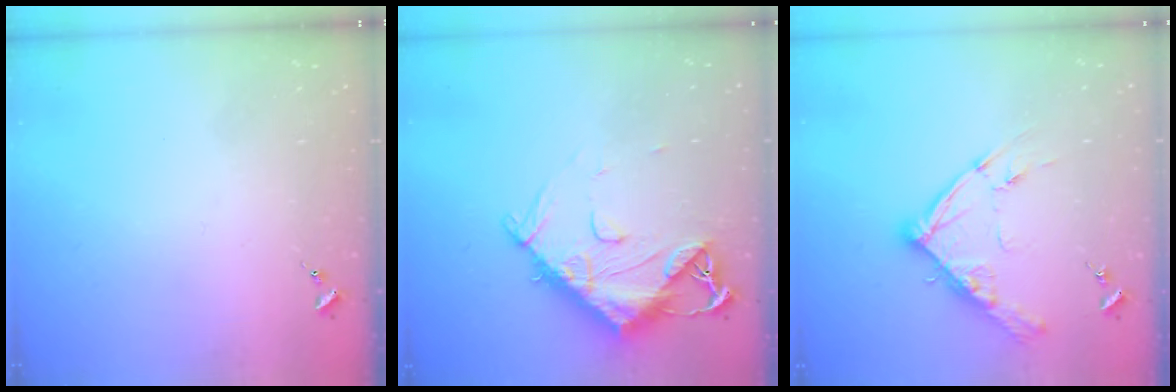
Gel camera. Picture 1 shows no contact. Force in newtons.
{"total": 13.6, "press": 13.5, "slide": 1.4}
{"total": 13.3, "press": 13.2, "slide": 1.2}